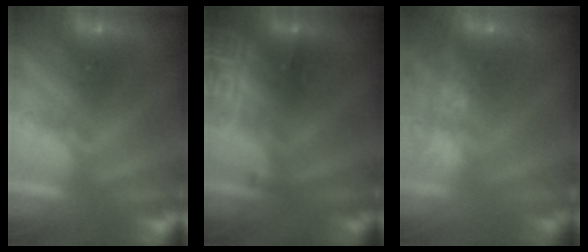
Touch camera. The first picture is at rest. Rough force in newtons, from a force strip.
{"total": 3.0}
{"total": 7.9}